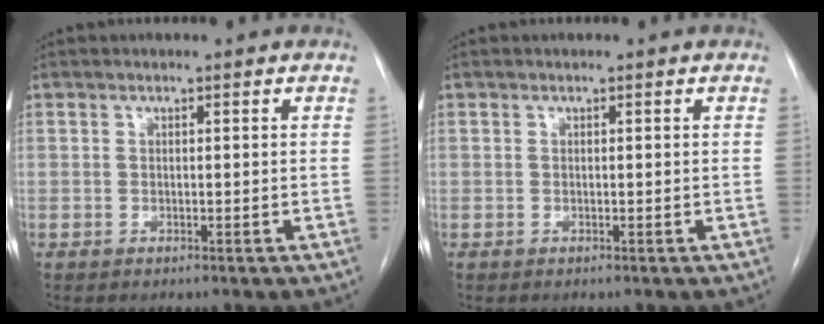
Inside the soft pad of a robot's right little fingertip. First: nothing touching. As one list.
[{"total": 0.0}]